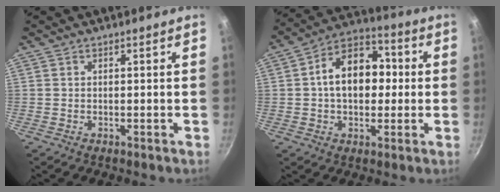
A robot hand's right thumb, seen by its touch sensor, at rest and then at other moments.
{"total": 14.0, "force": [0.8, 9.8, 10.0], "torque": [-0.111, 0.032, -0.004]}